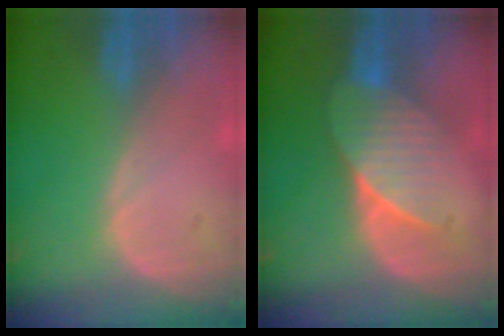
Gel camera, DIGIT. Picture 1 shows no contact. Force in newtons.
{"total": 7.2, "press": 6.7, "slide": 2.5}